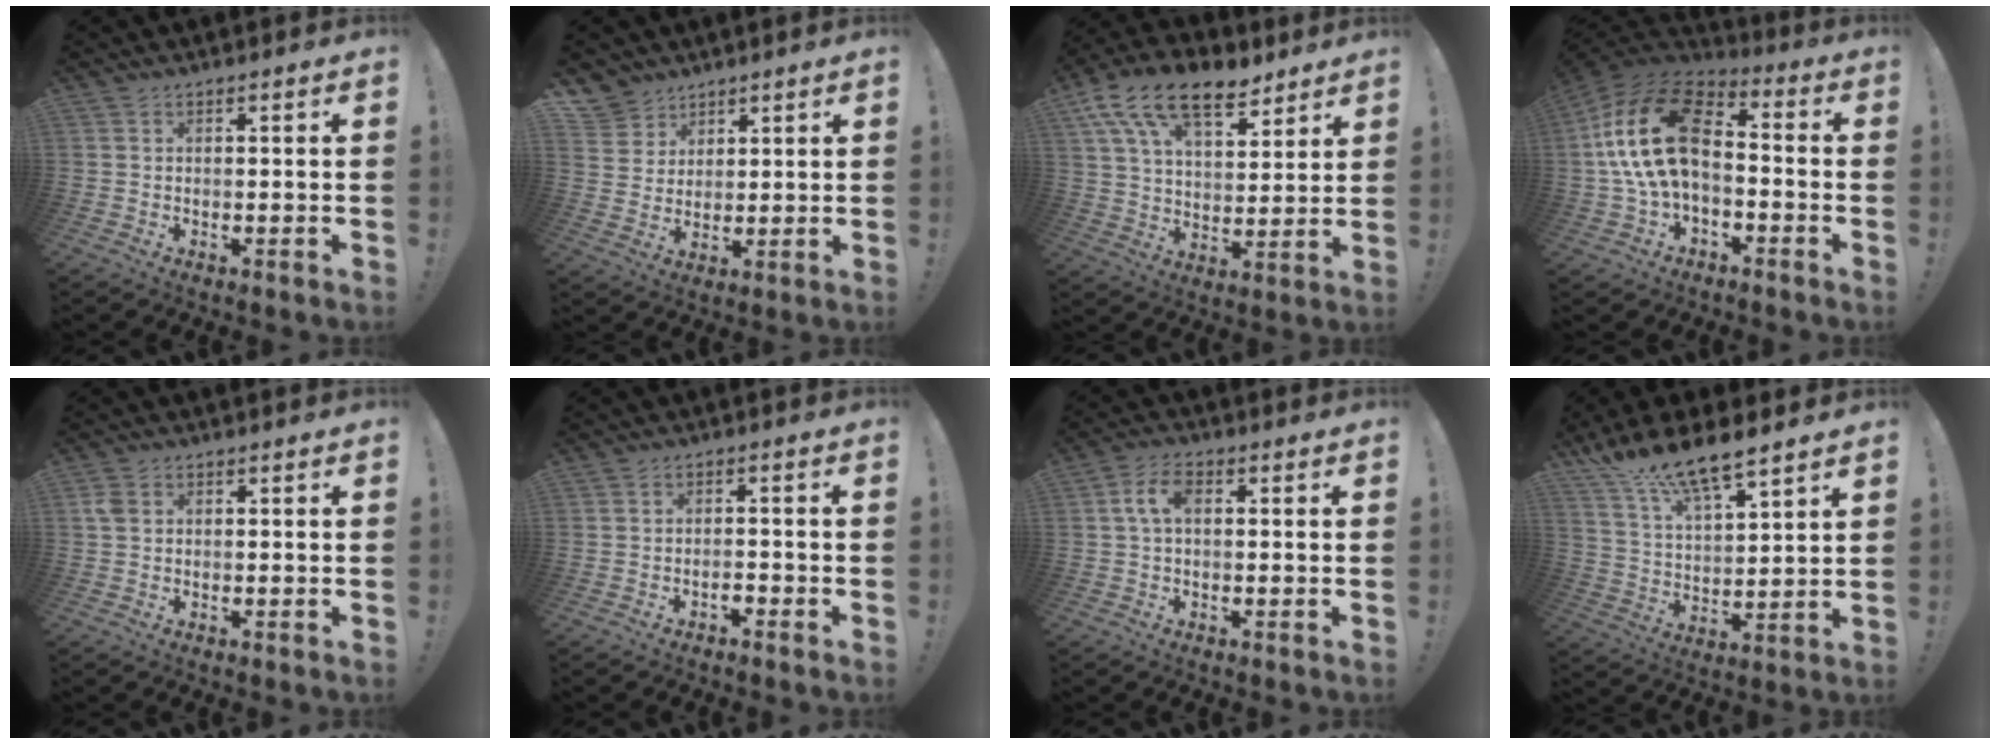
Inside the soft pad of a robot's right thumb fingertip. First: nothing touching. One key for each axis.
{"total": 6.9, "fx": 5.0, "fy": 4.7, "fz": 0.4, "tx": -0.015, "ty": -0.039, "tz": 0.100}
{"total": 17.3, "fx": 10.9, "fy": 8.7, "fz": 10.2, "tx": -0.177, "ty": -0.059, "tz": 0.198}
{"total": 20.8, "fx": 1.8, "fy": 12.3, "fz": 16.7, "tx": -0.327, "ty": 0.016, "tz": 0.038}
{"total": 2.9, "fx": 0.8, "fy": 2.1, "fz": 1.9, "tx": -0.040, "ty": 0.008, "tz": 0.018}
{"total": 1.9, "fx": -1.6, "fy": 0.3, "fz": 1.0, "tx": -0.023, "ty": -0.002, "tz": -0.028}
{"total": 5.9, "fx": 0.8, "fy": 3.3, "fz": 4.8, "tx": -0.093, "ty": 0.010, "tz": 0.016}
{"total": 13.2, "fx": 11.1, "fy": 3.4, "fz": 6.3, "tx": -0.124, "ty": -0.078, "tz": 0.200}